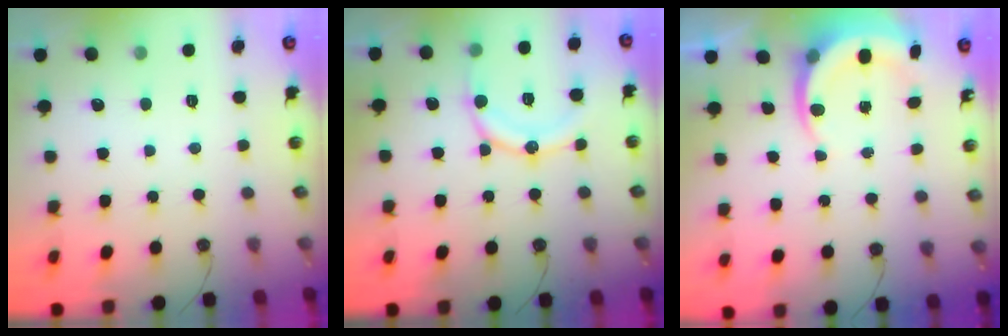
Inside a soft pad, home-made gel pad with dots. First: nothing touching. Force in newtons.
{"total": 14.1, "press": 13.8, "slide": 3.0}
{"total": 6.0, "press": 6.0, "slide": 0.7}